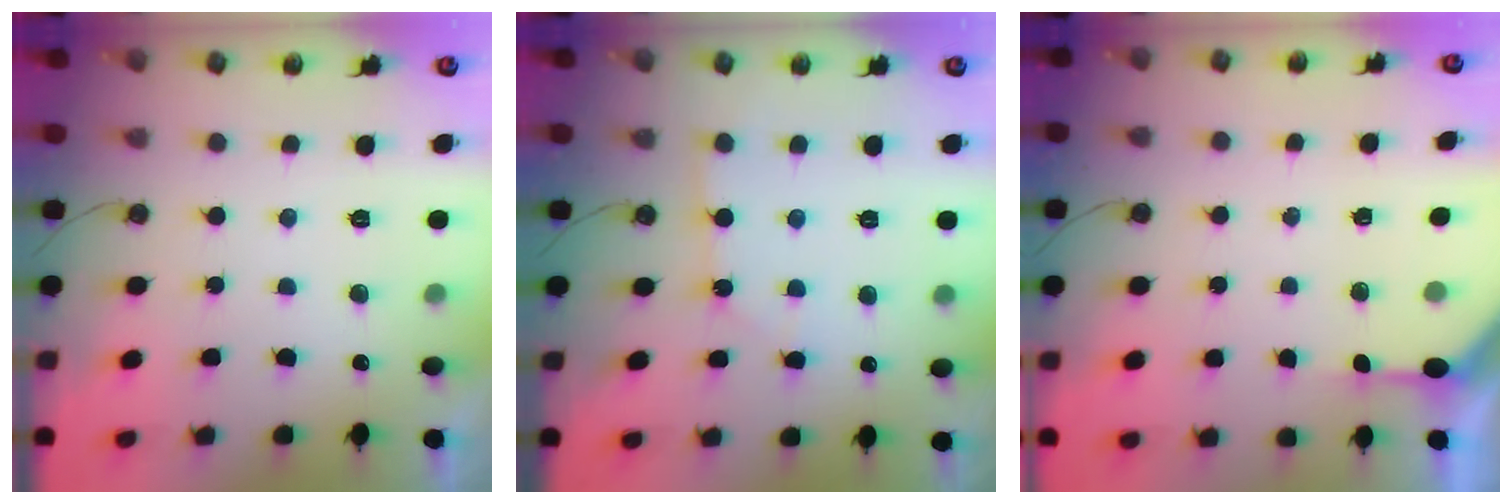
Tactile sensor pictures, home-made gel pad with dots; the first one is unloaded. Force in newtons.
{"total": 2.4, "press": 2.3, "slide": 0.3}
{"total": 3.8, "press": 3.8, "slide": 0.3}